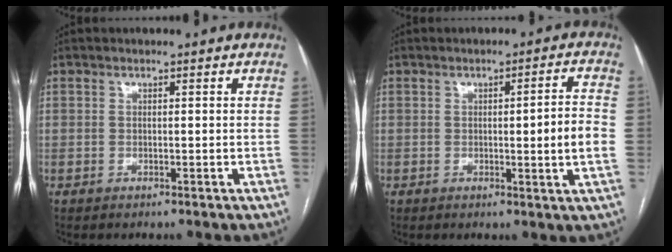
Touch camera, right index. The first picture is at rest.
{"total": 6.2, "force": [-0.6, -0.2, 6.2], "torque": [-0.085, 0.000, -0.008]}